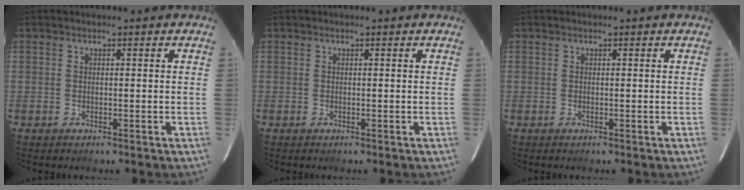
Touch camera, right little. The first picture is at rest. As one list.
[{"total": 0.0}, {"total": 0.0}]